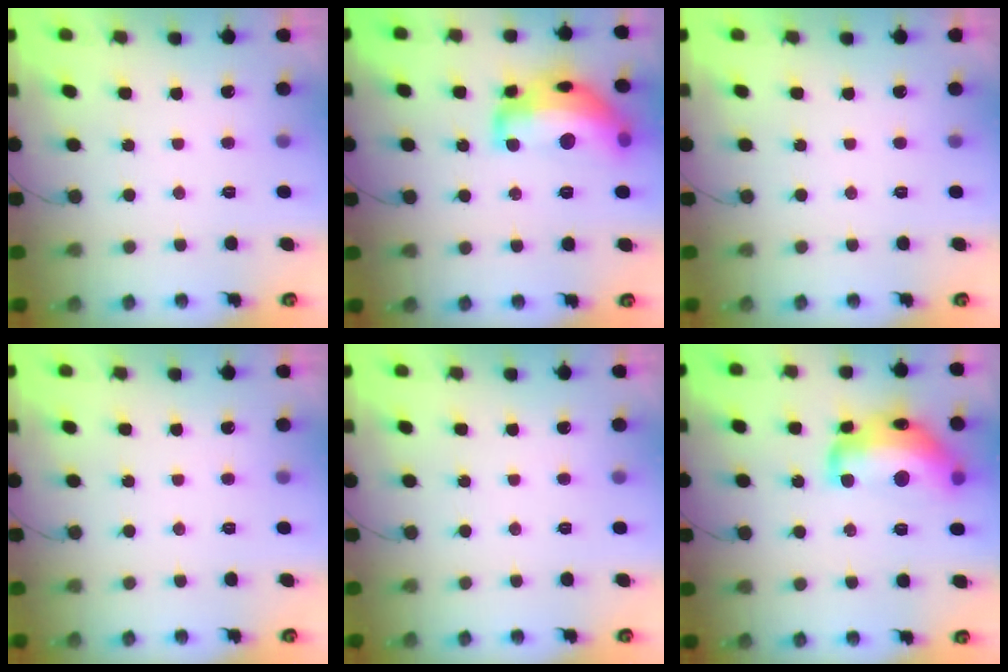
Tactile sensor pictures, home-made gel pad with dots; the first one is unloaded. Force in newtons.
{"total": 19.8, "press": 19.8, "slide": 0.8}
{"total": 0.0}
{"total": 0.0}
{"total": 0.0}
{"total": 17.1, "press": 17.1, "slide": 0.9}